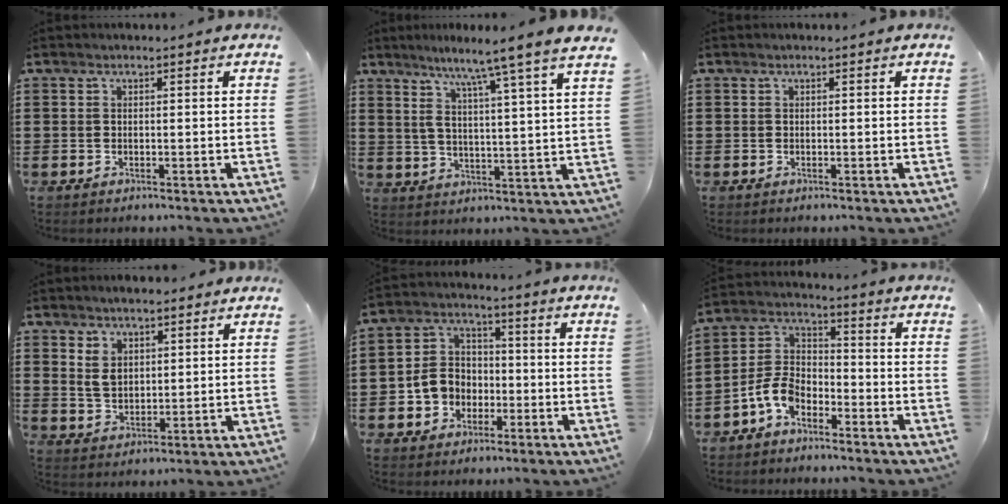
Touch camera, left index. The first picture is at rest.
{"total": 7.5, "force": [6.0, -1.4, 4.3], "torque": [-0.100, -0.045, 0.091]}
{"total": 0.0}
{"total": 4.5, "force": [3.0, 2.6, 2.0], "torque": [-0.050, 0.005, 0.055]}
{"total": 6.1, "force": [-1.9, 5.4, 2.1], "torque": [-0.066, 0.017, -0.040]}
{"total": 6.9, "force": [-4.6, 3.6, 3.7], "torque": [-0.107, 0.002, -0.097]}